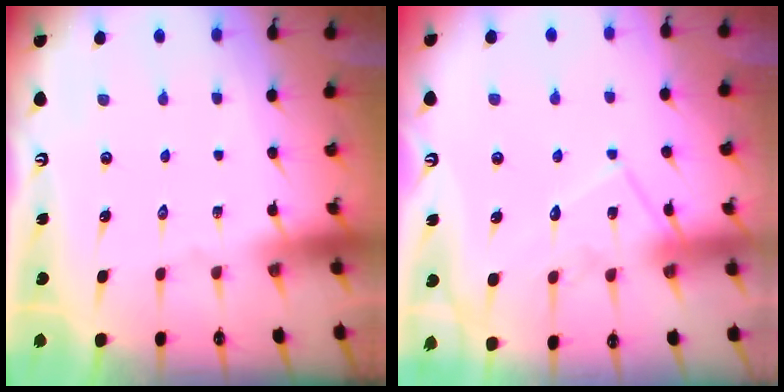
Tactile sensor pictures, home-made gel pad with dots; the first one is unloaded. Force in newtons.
{"total": 11.5, "press": 11.5, "slide": 0.8}